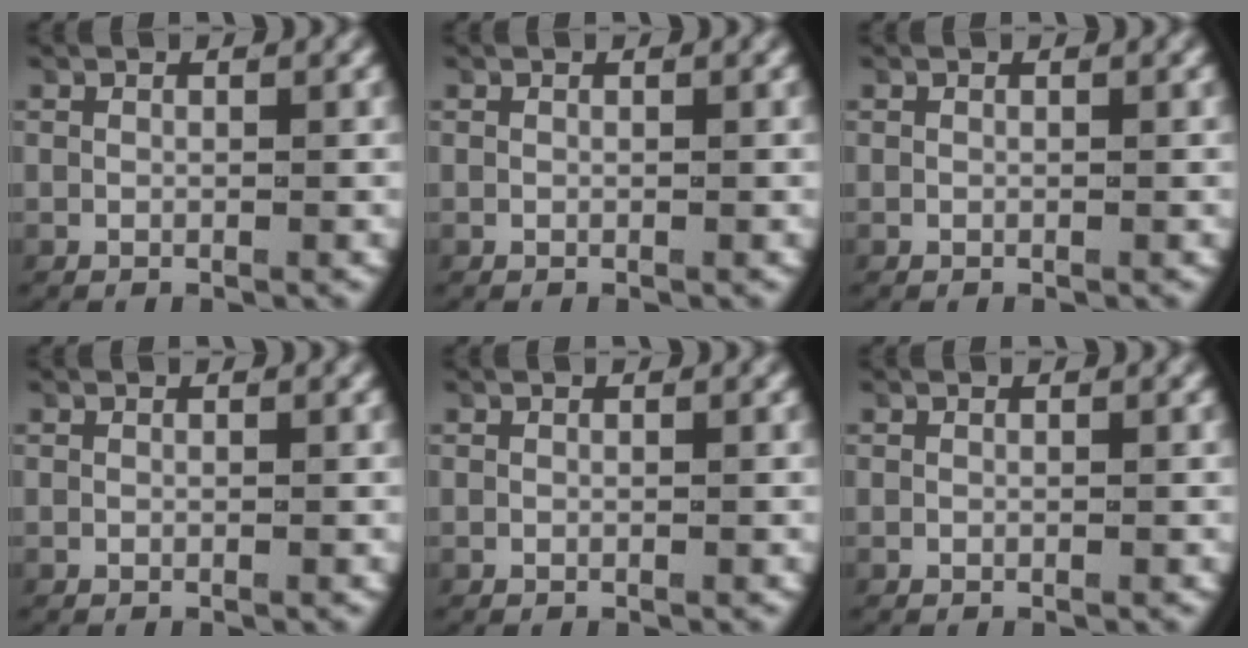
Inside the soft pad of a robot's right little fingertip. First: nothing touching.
{"total": 0.0}
{"total": 0.0}
{"total": 0.0}
{"total": 0.0}
{"total": 0.0}